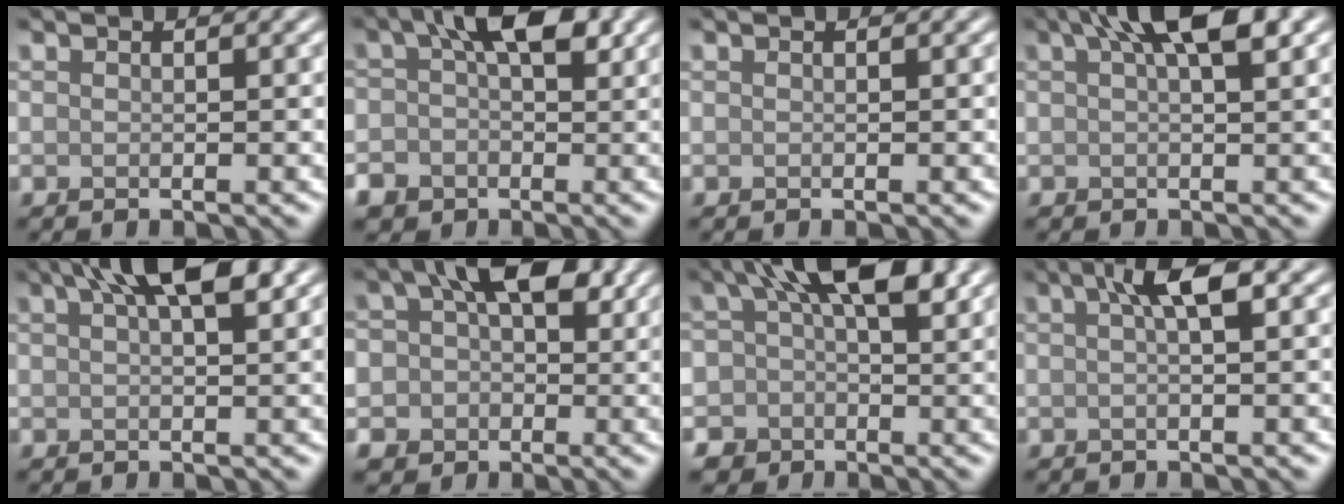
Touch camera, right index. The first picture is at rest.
{"total": 6.7, "force": [0.0, 5.0, 4.4], "torque": [-0.070, 0.004, -0.011]}
{"total": 0.0}
{"total": 5.3, "force": [2.5, 1.6, 4.4], "torque": [-0.063, 0.014, 0.031]}
{"total": 5.7, "force": [3.0, 1.7, 4.6], "torque": [-0.063, 0.015, 0.042]}
{"total": 9.2, "force": [0.9, 7.6, 5.1], "torque": [-0.053, 0.012, -0.014]}
{"total": 8.3, "force": [0.5, 5.8, 5.8], "torque": [-0.081, 0.008, -0.006]}
{"total": 3.3, "force": [1.0, 0.6, 3.1], "torque": [-0.047, 0.015, 0.013]}